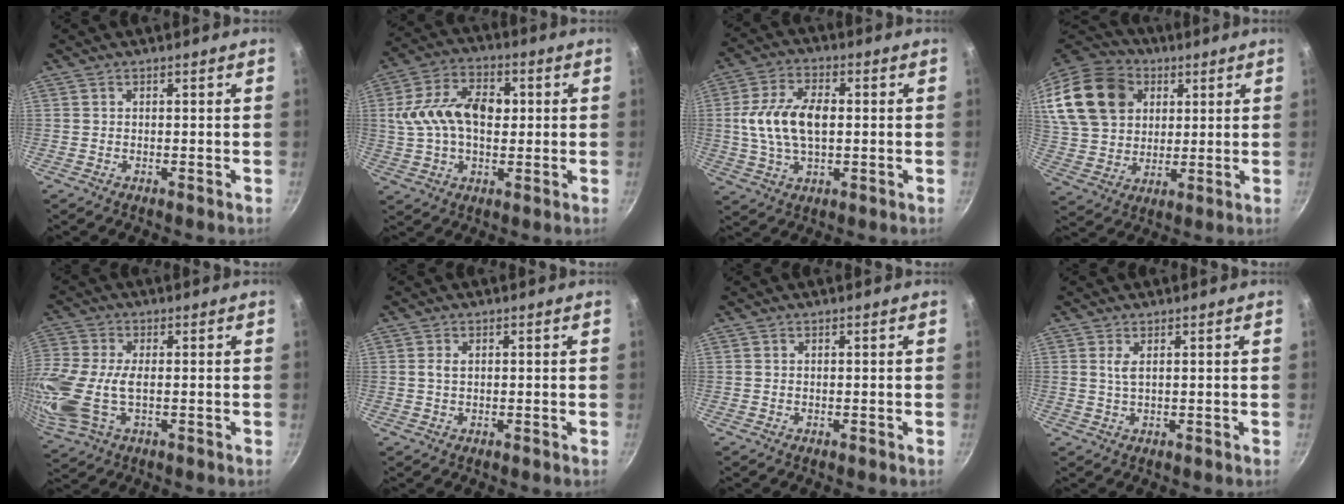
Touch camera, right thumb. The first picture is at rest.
{"total": 14.2, "force": [1.4, 9.3, 10.6], "torque": [-0.173, 0.023, 0.014]}
{"total": 12.2, "force": [0.4, 7.0, 10.1], "torque": [-0.183, 0.019, 0.003]}
{"total": 25.4, "force": [9.6, 19.2, 13.6], "torque": [-0.288, 0.023, 0.182]}
{"total": 15.4, "force": [-2.2, 8.2, 12.9], "torque": [-0.304, -0.009, -0.048]}
{"total": 1.5, "force": [0.2, 1.0, 1.1], "torque": [-0.019, 0.004, 0.003]}
{"total": 0.0}
{"total": 1.6, "force": [0.5, 0.3, 1.5], "torque": [-0.030, -0.005, 0.012]}